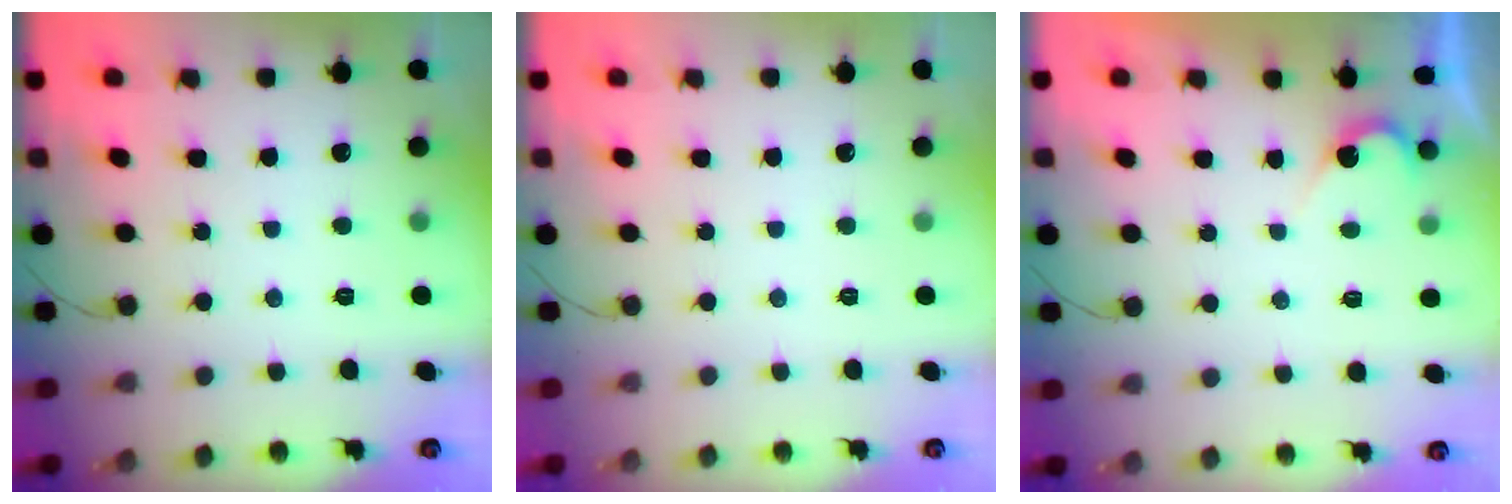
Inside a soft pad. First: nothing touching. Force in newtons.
{"total": 0.0}
{"total": 3.0, "press": 3.0, "slide": 0.3}